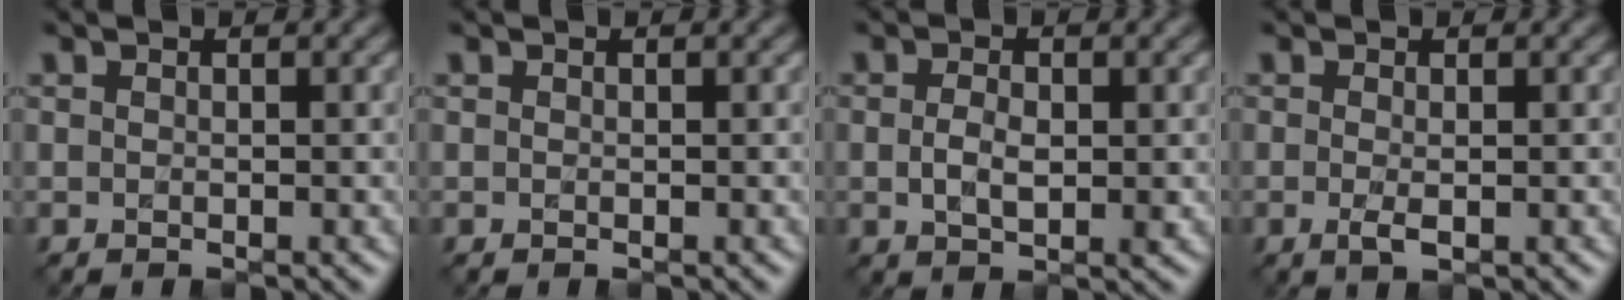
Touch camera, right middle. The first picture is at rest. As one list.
[{"total": 0.0}, {"total": 2.1, "force": [-0.4, 1.2, 1.7], "torque": [-0.035, -0.006, -0.006]}, {"total": 1.3, "force": [-0.5, 0.2, 1.1], "torque": [-0.022, -0.006, -0.006]}]